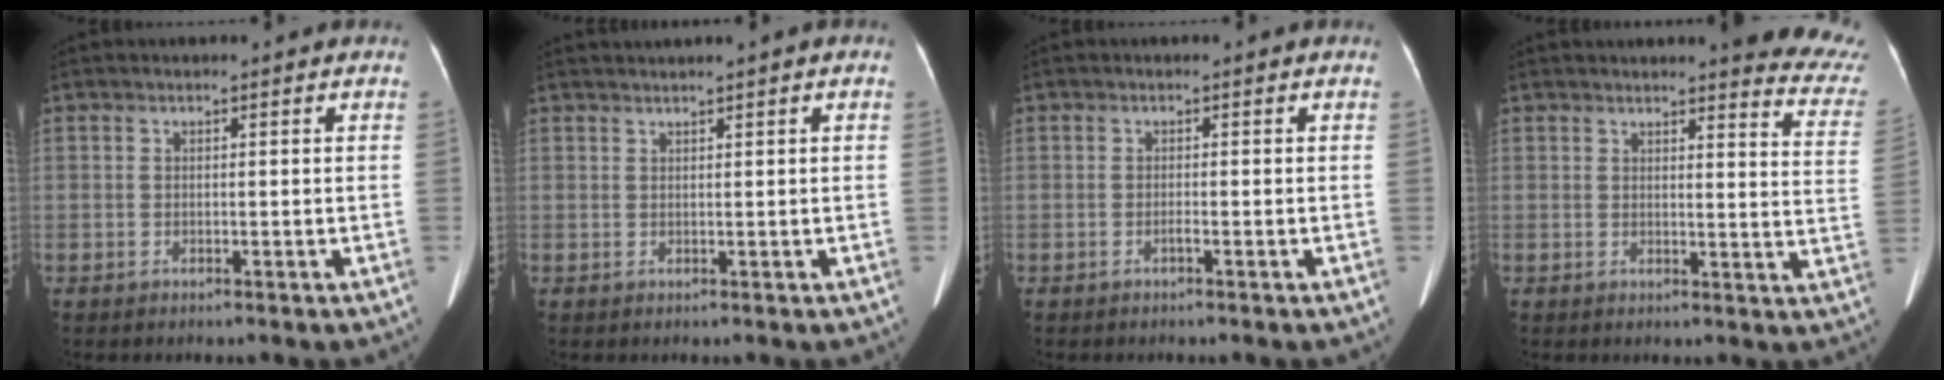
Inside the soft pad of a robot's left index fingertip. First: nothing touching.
{"total": 2.0, "force": [1.5, -0.3, 1.3], "torque": [-0.025, 0.021, 0.029]}
{"total": 1.6, "force": [-1.6, -0.1, 0.0], "torque": [-0.001, 0.001, -0.024]}
{"total": 11.6, "force": [11.0, 1.0, 3.5], "torque": [-0.014, -0.072, 0.089]}